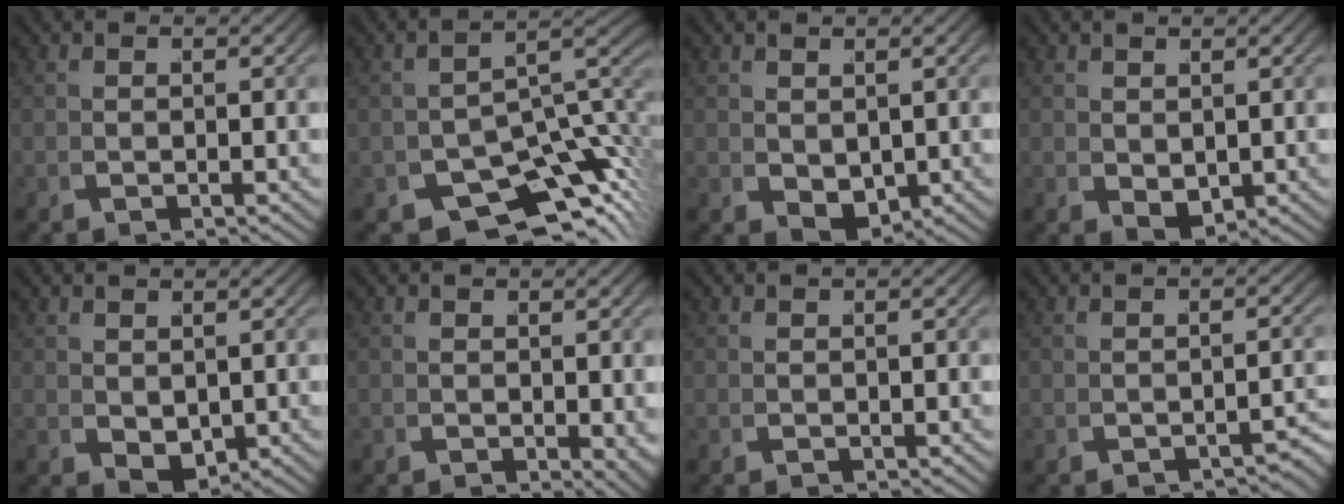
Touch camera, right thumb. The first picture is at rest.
{"total": 11.6, "force": [-5.6, 6.0, 8.1], "torque": [-0.119, -0.043, -0.060]}
{"total": 2.7, "force": [0.4, 1.9, 1.9], "torque": [-0.038, -0.019, 0.027]}
{"total": 2.1, "force": [0.4, 1.4, 1.5], "torque": [-0.028, -0.015, 0.026]}
{"total": 2.4, "force": [0.4, 1.7, 1.7], "torque": [-0.032, -0.017, 0.026]}
{"total": 1.8, "force": [0.0, 1.0, 1.5], "torque": [-0.012, -0.009, 0.007]}
{"total": 0.0}
{"total": 2.3, "force": [-2.0, 0.4, 1.1], "torque": [-0.017, 0.001, -0.028]}